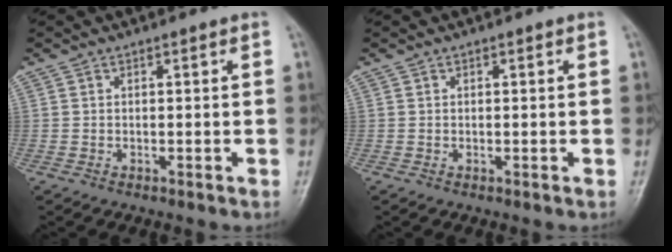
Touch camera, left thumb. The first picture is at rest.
{"total": 0.0}